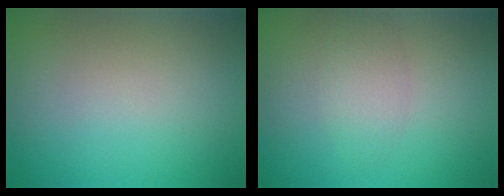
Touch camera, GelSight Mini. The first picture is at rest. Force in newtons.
{"total": 2.3, "press": 2.3, "slide": 0.1}